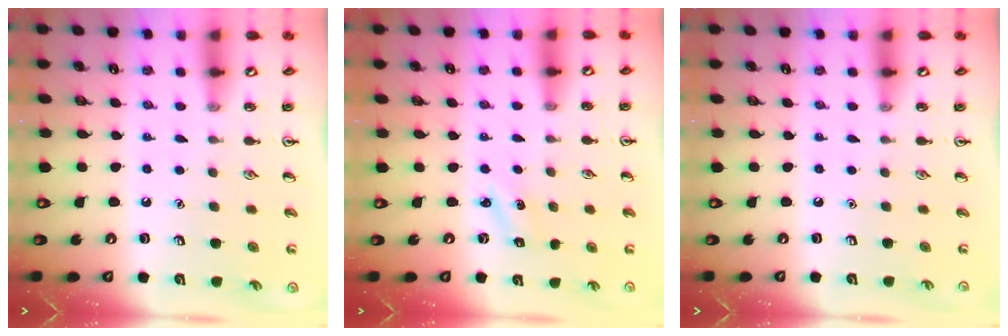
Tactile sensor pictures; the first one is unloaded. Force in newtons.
{"total": 1.6, "press": 1.5, "slide": 0.6}
{"total": 0.0}